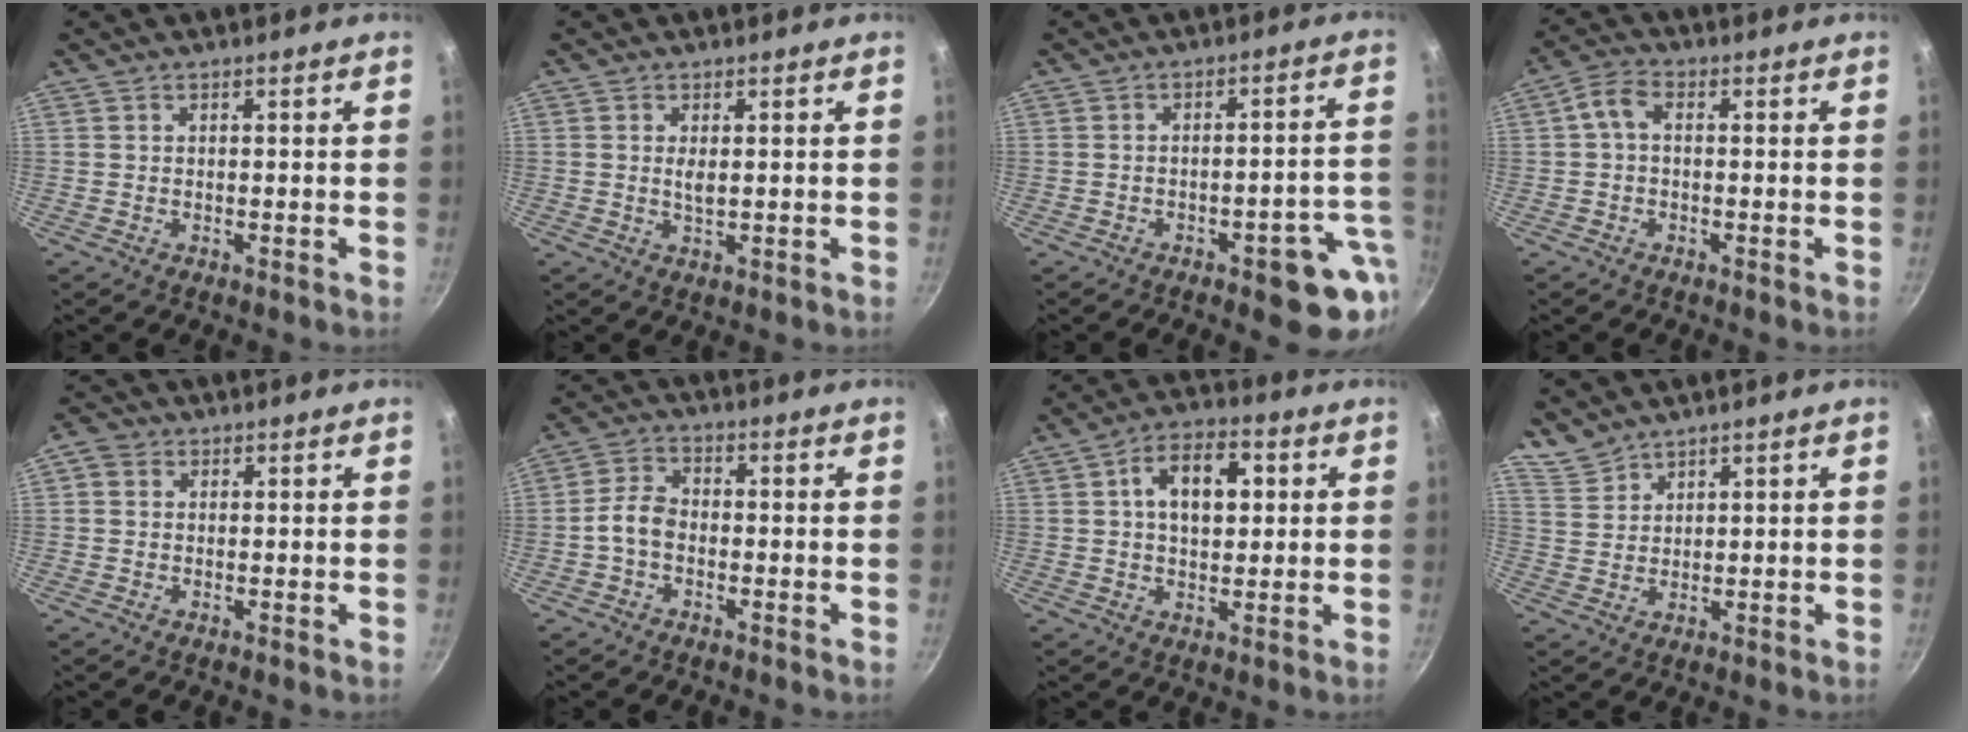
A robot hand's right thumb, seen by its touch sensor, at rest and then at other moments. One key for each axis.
{"total": 2.5, "fx": 0.4, "fy": 0.9, "fz": 2.3, "tx": -0.045, "ty": -0.004, "tz": 0.009}
{"total": 10.5, "fx": -4.2, "fy": 4.0, "fz": 8.7, "tx": -0.067, "ty": 0.041, "tz": -0.047}
{"total": 3.9, "fx": -0.1, "fy": 2.6, "fz": 2.9, "tx": -0.064, "ty": 0.019, "tz": -0.011}
{"total": 2.7, "fx": 0.6, "fy": 2.4, "fz": 1.0, "tx": -0.012, "ty": 0.004, "tz": 0.003}
{"total": 4.8, "fx": -1.4, "fy": 3.3, "fz": 3.2, "tx": -0.058, "ty": 0.027, "tz": -0.037}
{"total": 10.4, "fx": 2.2, "fy": 6.5, "fz": 7.8, "tx": -0.100, "ty": 0.009, "tz": 0.028}
{"total": 4.0, "fx": 3.7, "fy": 1.5, "fz": 0.2, "tx": -0.006, "ty": 0.000, "tz": 0.086}